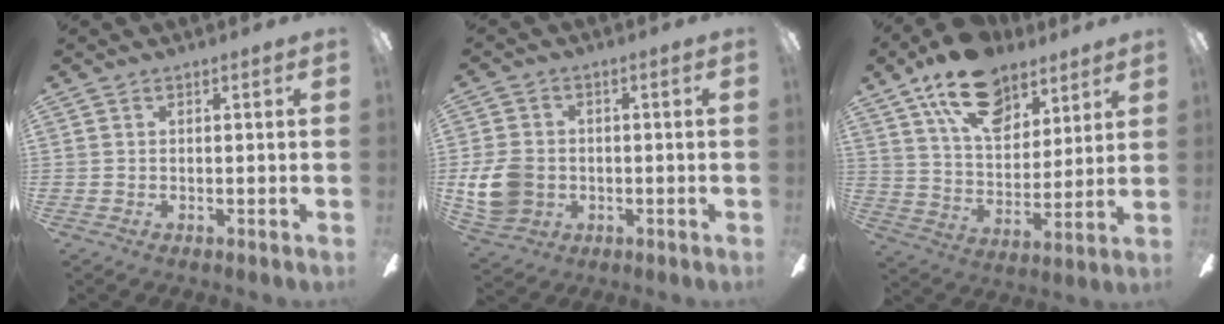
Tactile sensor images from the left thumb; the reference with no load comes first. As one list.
[{"total": 9.9, "force": [-1.0, 8.2, 5.4], "torque": [-0.126, 0.017, -0.016]}, {"total": 18.4, "force": [12.1, 10.0, 9.6], "torque": [-0.157, -0.057, 0.216]}]